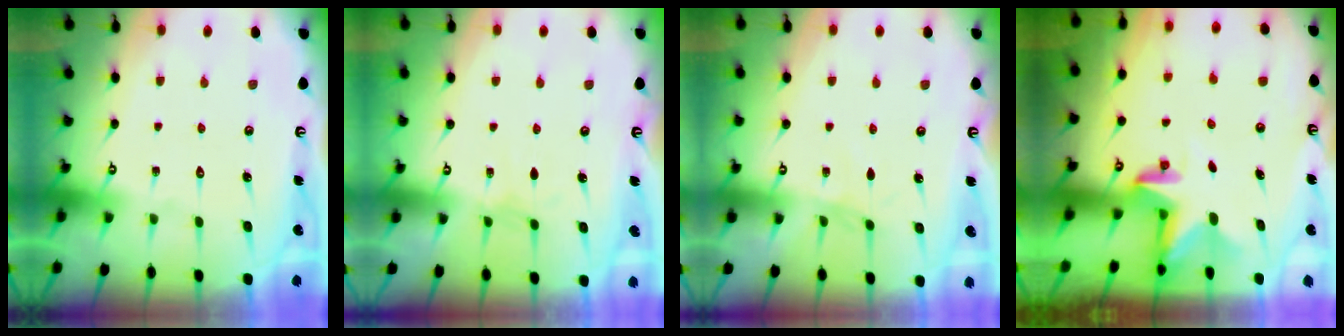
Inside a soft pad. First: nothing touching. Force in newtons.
{"total": 3.0, "press": 3.0, "slide": 0.3}
{"total": 2.7, "press": 2.7, "slide": 0.4}
{"total": 2.8, "press": 2.8, "slide": 0.2}